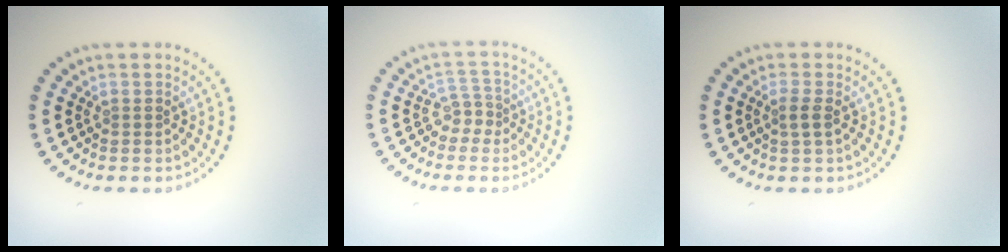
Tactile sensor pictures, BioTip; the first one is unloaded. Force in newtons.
{"total": 1.9, "press": 1.3, "slide": 1.4}
{"total": 1.3, "press": 1.1, "slide": 0.7}